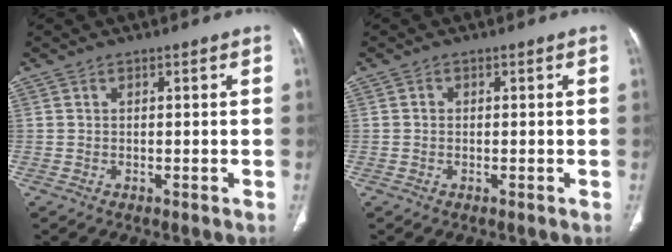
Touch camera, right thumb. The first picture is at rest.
{"total": 0.5, "force": [-0.1, 0.5, 0.2], "torque": [0.003, 0.002, -0.002]}